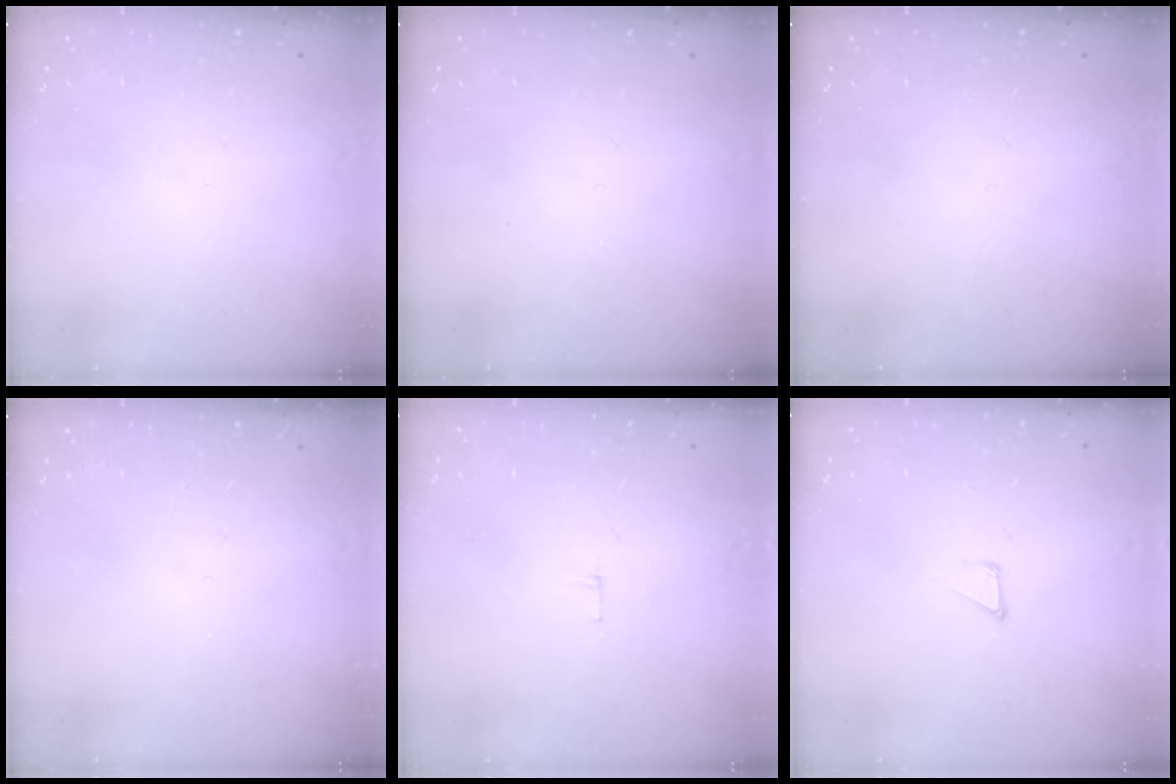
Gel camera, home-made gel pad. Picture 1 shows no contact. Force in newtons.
{"total": 0.0}
{"total": 0.0}
{"total": 0.0}
{"total": 3.8, "press": 3.8, "slide": 0.3}
{"total": 1.3, "press": 1.3, "slide": 0.0}